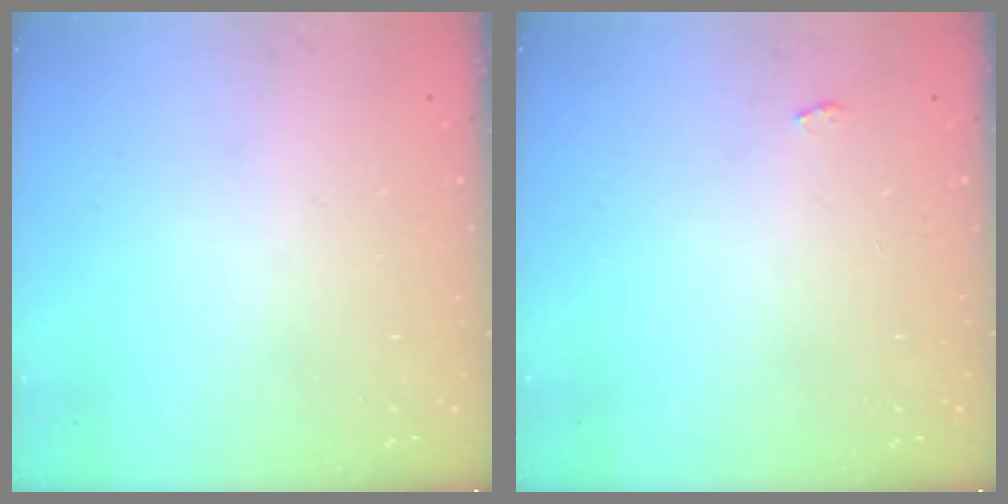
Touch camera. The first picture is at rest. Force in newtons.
{"total": 2.2, "press": 2.1, "slide": 0.3}